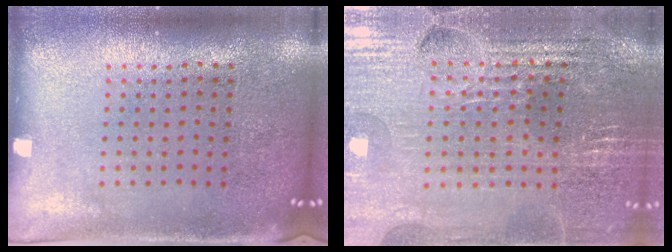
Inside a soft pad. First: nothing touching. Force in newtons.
{"total": 3.4, "press": 3.4, "slide": 0.5}